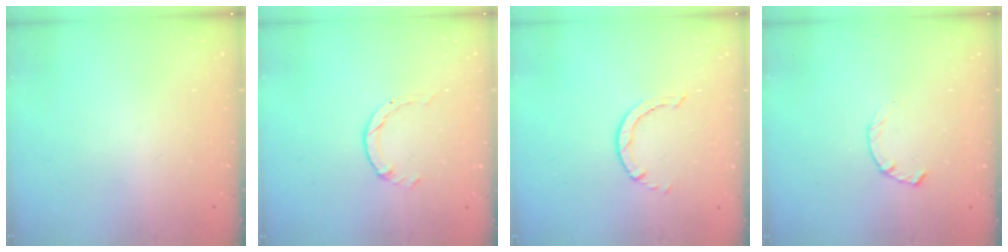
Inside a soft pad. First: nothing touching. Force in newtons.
{"total": 0.5, "press": 0.5, "slide": 0.1}
{"total": 0.6, "press": 0.6, "slide": 0.1}
{"total": 2.3, "press": 2.2, "slide": 0.4}